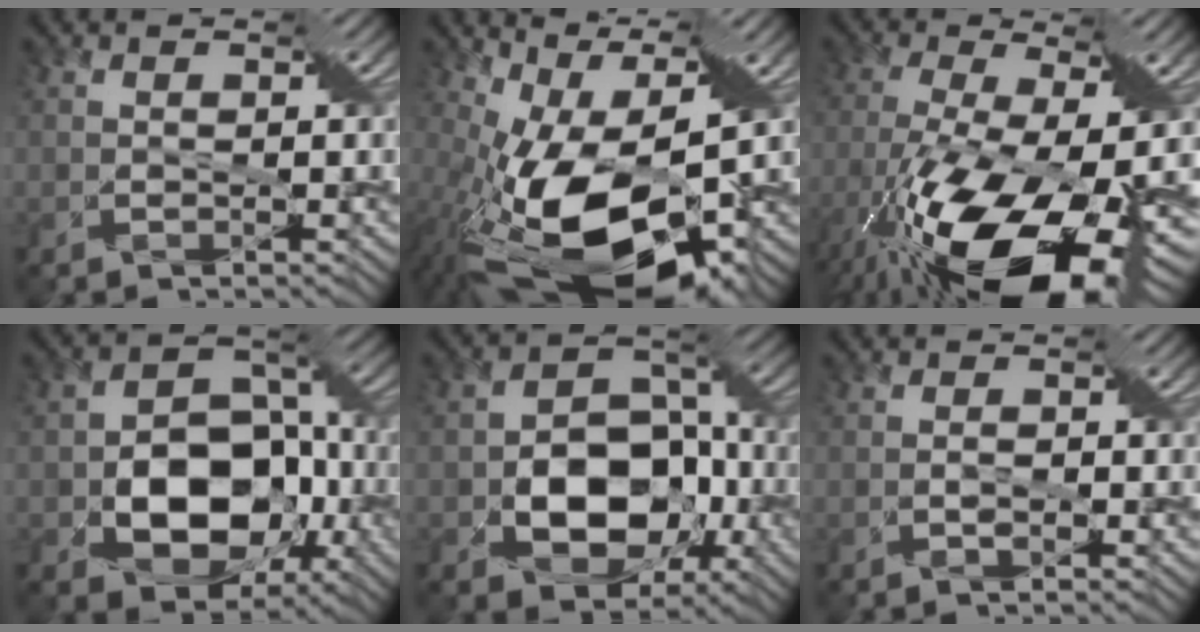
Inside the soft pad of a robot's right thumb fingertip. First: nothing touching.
{"total": 16.8, "force": [-2.7, 7.2, 14.9], "torque": [-0.290, -0.015, -0.037]}
{"total": 19.3, "force": [-8.5, 7.8, 15.5], "torque": [-0.328, -0.053, -0.129]}
{"total": 13.3, "force": [-3.1, 9.1, 9.1], "torque": [-0.150, -0.022, -0.058]}
{"total": 12.0, "force": [-3.0, 8.2, 8.3], "torque": [-0.140, -0.015, -0.058]}
{"total": 1.3, "force": [-0.6, 0.1, 1.1], "torque": [-0.019, -0.001, -0.012]}